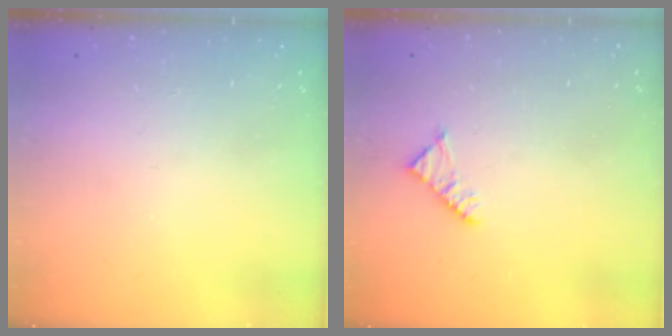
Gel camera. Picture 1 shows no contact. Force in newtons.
{"total": 2.3, "press": 2.3, "slide": 0.4}